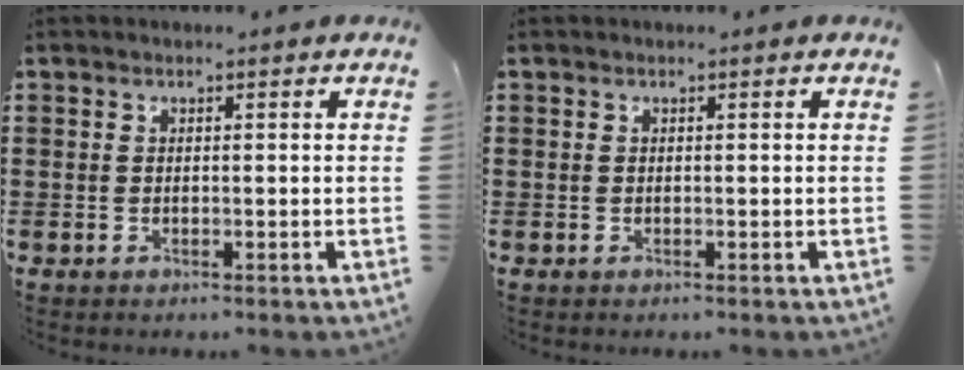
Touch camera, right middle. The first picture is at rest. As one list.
[{"total": 0.0}]